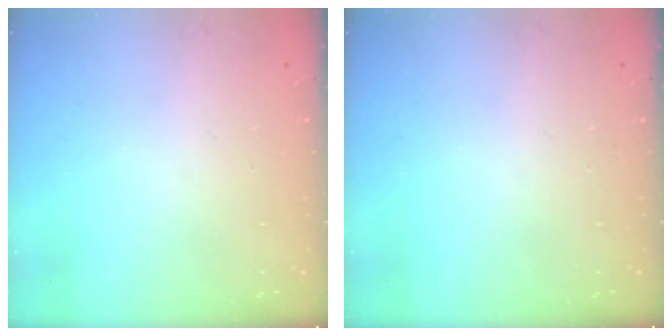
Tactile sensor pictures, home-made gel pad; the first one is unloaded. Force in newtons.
{"total": 0.0}